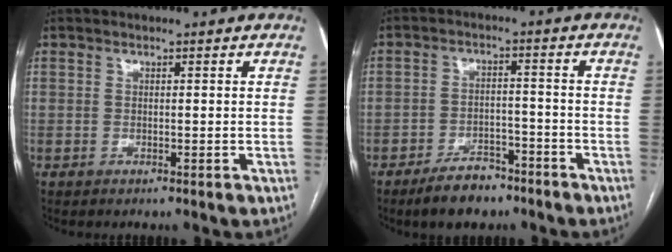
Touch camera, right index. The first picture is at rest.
{"total": 6.6, "force": [-5.0, 3.0, 3.1], "torque": [-0.058, 0.003, -0.081]}